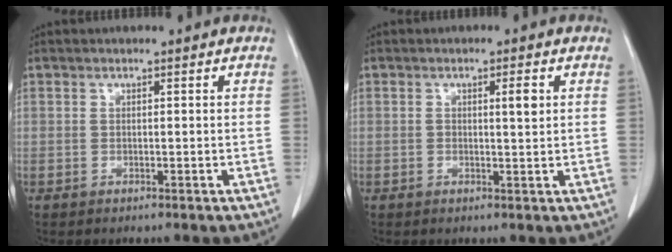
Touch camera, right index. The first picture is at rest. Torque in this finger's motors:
{"motor_torque": [-0.04, -0.02, -0.02, 0.00]}